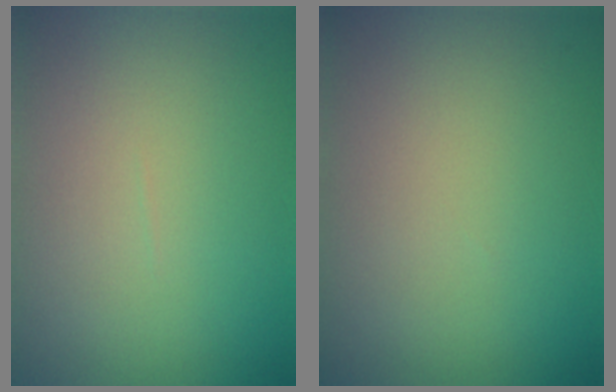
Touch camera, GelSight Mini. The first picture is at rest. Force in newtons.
{"total": 0.0}